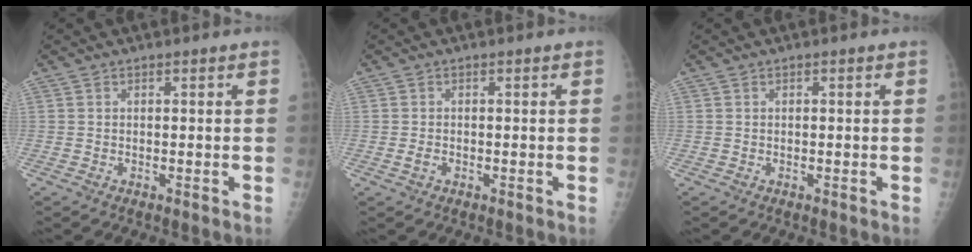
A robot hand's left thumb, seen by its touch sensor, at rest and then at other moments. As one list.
[{"total": 1.2, "force": [-0.3, 0.8, 0.8], "torque": [-0.018, -0.001, -0.007]}, {"total": 0.0}]